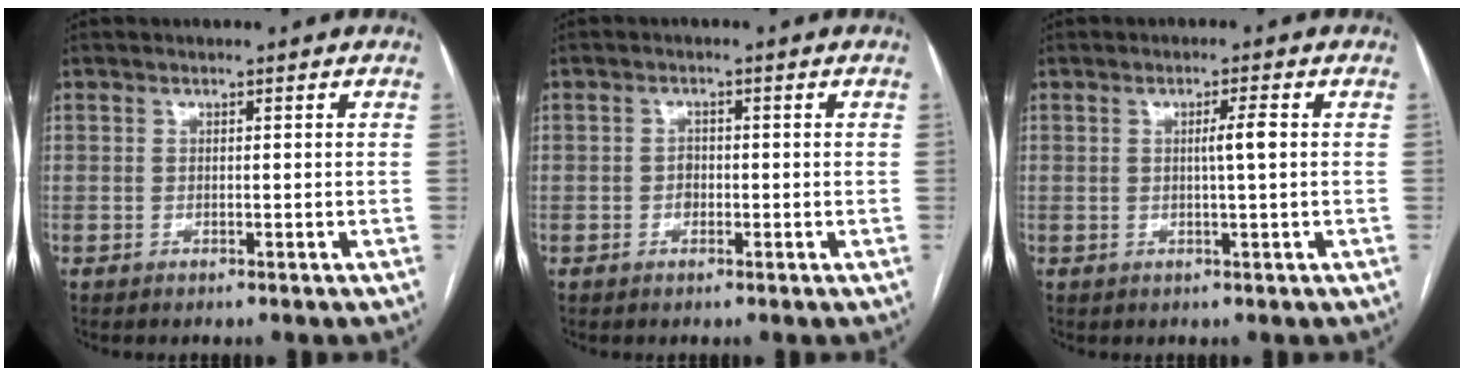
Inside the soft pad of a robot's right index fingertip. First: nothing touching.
{"total": 1.3, "force": [-0.3, 1.1, 0.7], "torque": [-0.006, 0.007, -0.004]}
{"total": 2.4, "force": [0.2, -0.3, 2.4], "torque": [-0.039, 0.000, 0.004]}